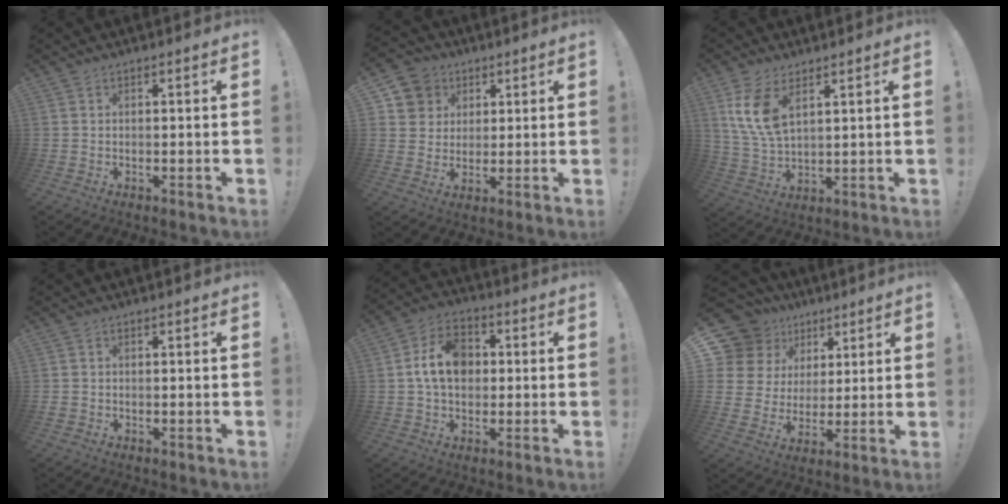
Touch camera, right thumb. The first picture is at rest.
{"total": 8.3, "force": [3.1, 7.6, 1.2], "torque": [-0.017, -0.018, 0.065]}
{"total": 10.3, "force": [5.2, 5.3, 7.1], "torque": [-0.149, -0.016, 0.099]}
{"total": 1.0, "force": [-0.5, 0.8, 0.4], "torque": [-0.012, 0.005, -0.007]}
{"total": 12.5, "force": [1.1, 9.4, 8.2], "torque": [-0.142, 0.013, 0.025]}
{"total": 12.6, "force": [6.3, 10.2, 4.0], "torque": [-0.073, -0.038, 0.140]}